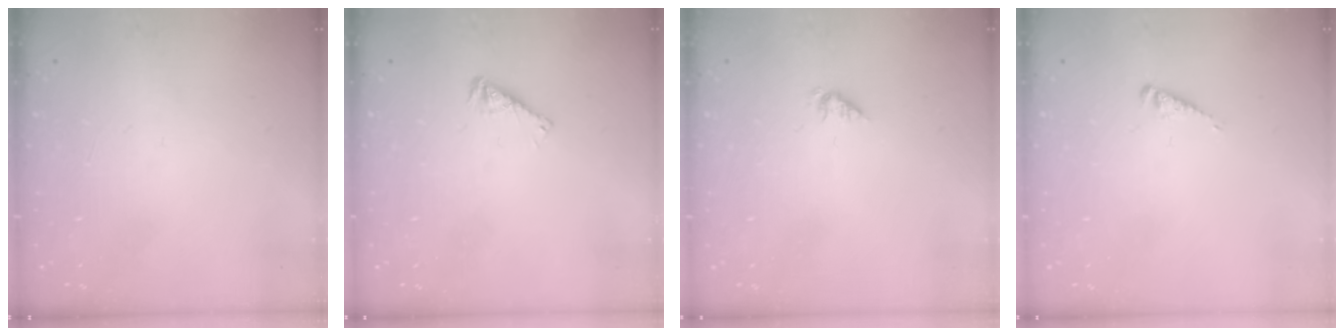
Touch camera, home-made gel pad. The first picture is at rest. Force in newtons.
{"total": 3.5, "press": 3.5, "slide": 0.2}
{"total": 1.2, "press": 1.2, "slide": 0.2}
{"total": 3.1, "press": 3.1, "slide": 0.3}